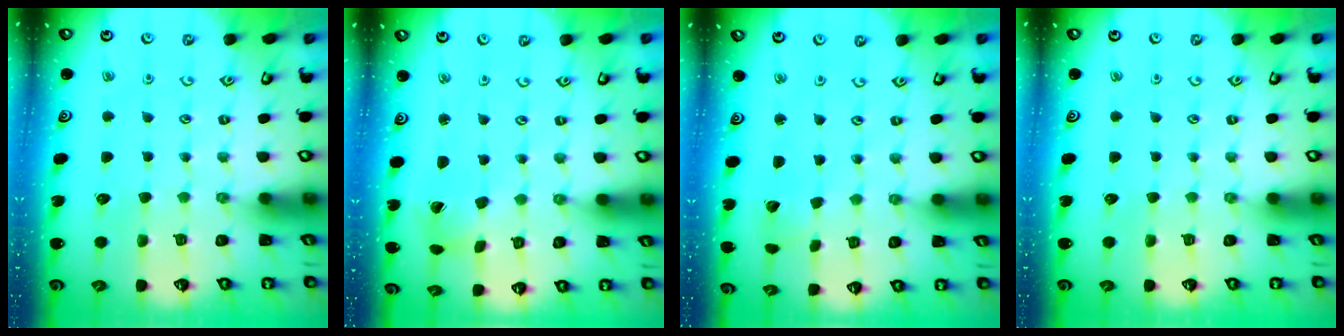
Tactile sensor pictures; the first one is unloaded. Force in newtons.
{"total": 1.8, "press": 1.7, "slide": 0.2}
{"total": 2.1, "press": 2.1, "slide": 0.2}
{"total": 0.0}